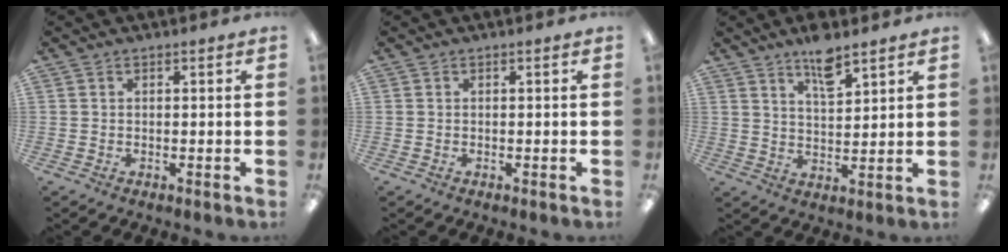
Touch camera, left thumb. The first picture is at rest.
{"total": 0.0}
{"total": 7.6, "force": [5.8, 2.4, 4.3], "torque": [-0.067, -0.030, 0.098]}